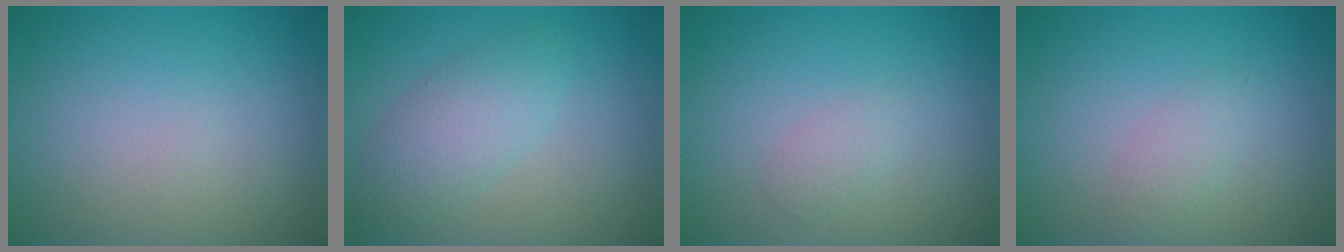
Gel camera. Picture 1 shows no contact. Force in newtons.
{"total": 3.5, "press": 3.5, "slide": 0.1}
{"total": 1.1, "press": 1.1, "slide": 0.1}
{"total": 1.5, "press": 1.5, "slide": 0.1}